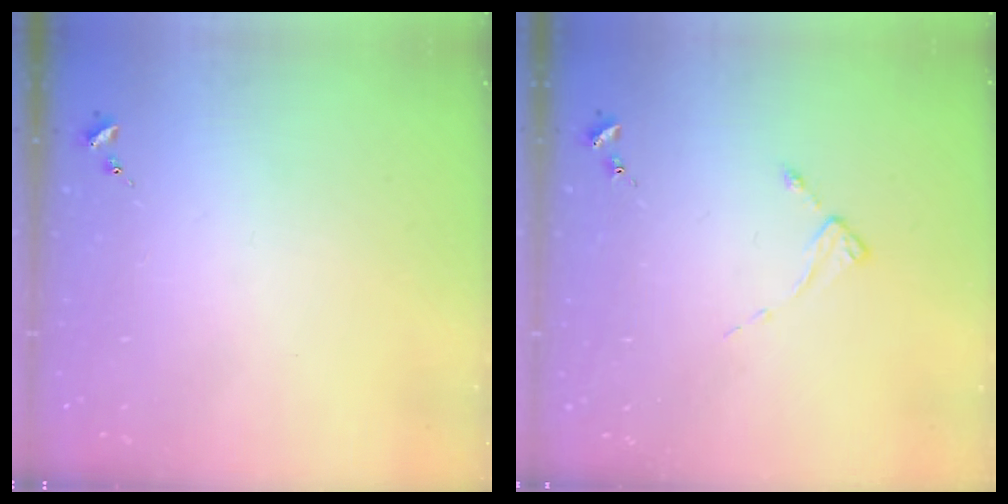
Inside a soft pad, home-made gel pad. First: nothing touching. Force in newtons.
{"total": 2.0, "press": 2.0, "slide": 0.3}